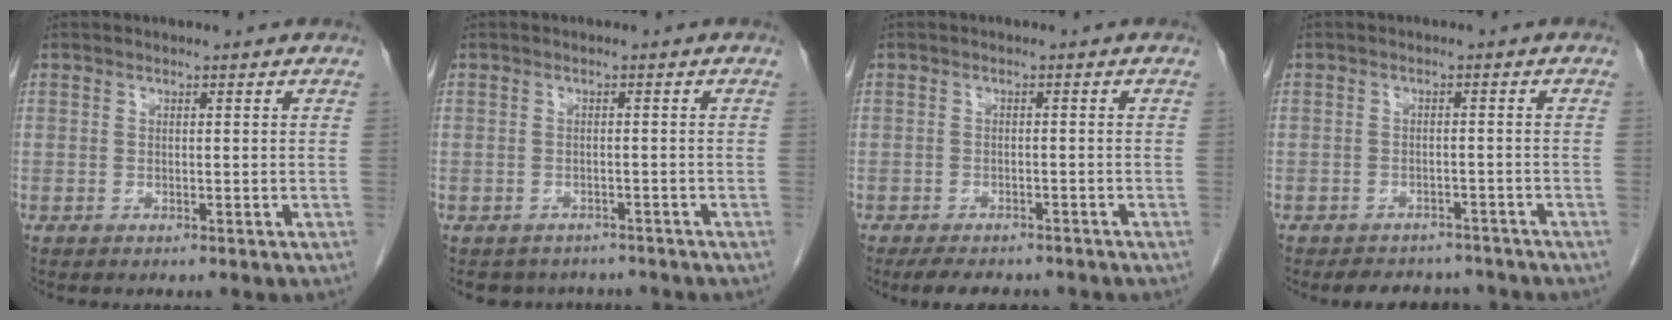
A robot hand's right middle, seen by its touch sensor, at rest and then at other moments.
{"total": 4.8, "force": [-4.2, 2.3, 0.1], "torque": [0.003, 0.005, -0.053]}
{"total": 7.1, "force": [-6.0, 2.6, 2.8], "torque": [-0.038, -0.004, -0.081]}
{"total": 6.3, "force": [-5.7, 2.5, 1.0], "torque": [-0.007, 0.003, -0.071]}